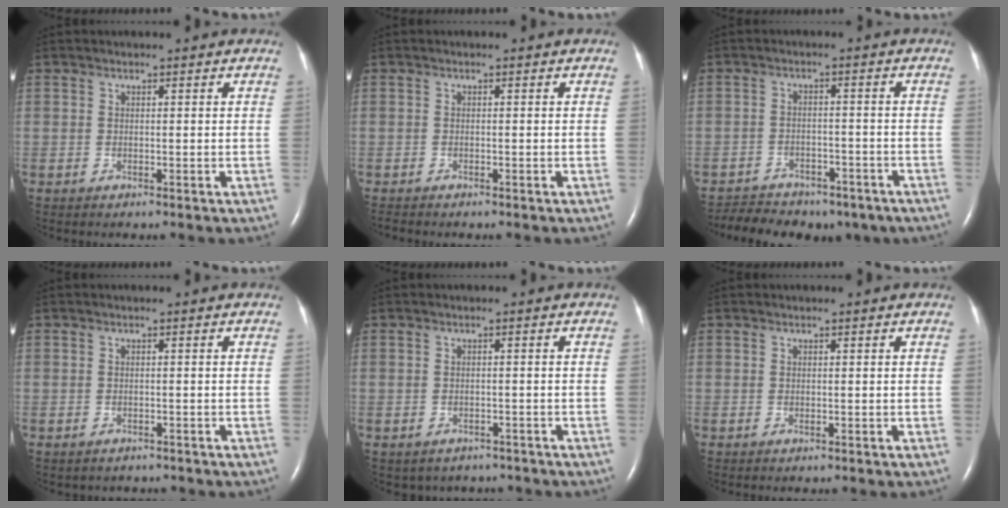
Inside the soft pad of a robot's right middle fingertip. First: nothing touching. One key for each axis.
{"total": 1.6, "fx": -1.4, "fy": 0.2, "fz": 0.6, "tx": -0.015, "ty": -0.005, "tz": -0.019}
{"total": 13.3, "fx": -10.3, "fy": 6.7, "fz": 5.0, "tx": -0.101, "ty": 0.007, "tz": -0.128}
{"total": 1.7, "fx": -1.5, "fy": 0.9, "fz": 0.2, "tx": -0.010, "ty": 0.000, "tz": -0.016}
{"total": 4.9, "fx": -4.0, "fy": 2.8, "fz": 0.6, "tx": -0.002, "ty": 0.013, "tz": -0.043}
{"total": 0.0}